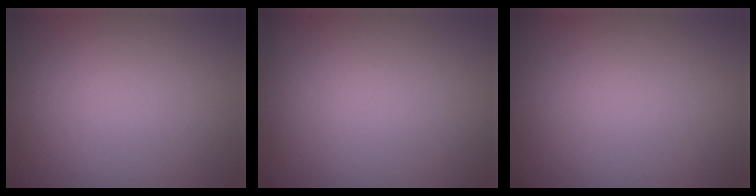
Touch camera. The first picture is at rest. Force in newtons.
{"total": 0.0}
{"total": 0.0}